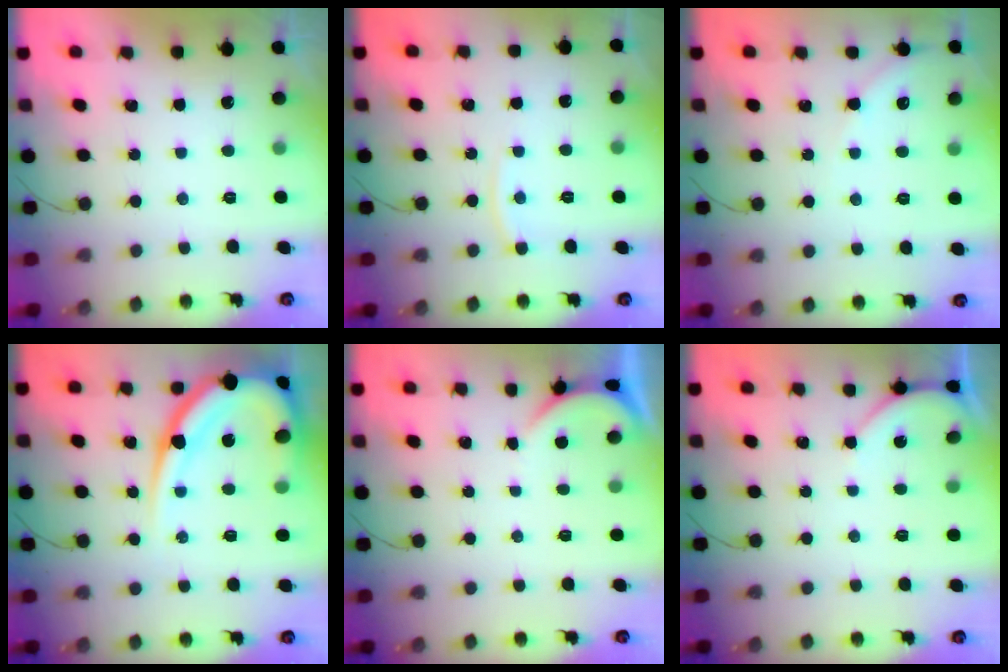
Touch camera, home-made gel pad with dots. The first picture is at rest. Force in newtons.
{"total": 4.1, "press": 4.0, "slide": 0.6}
{"total": 3.6, "press": 3.5, "slide": 0.5}
{"total": 18.5, "press": 18.4, "slide": 1.8}
{"total": 1.6, "press": 1.6, "slide": 0.2}
{"total": 3.3, "press": 3.3, "slide": 0.4}